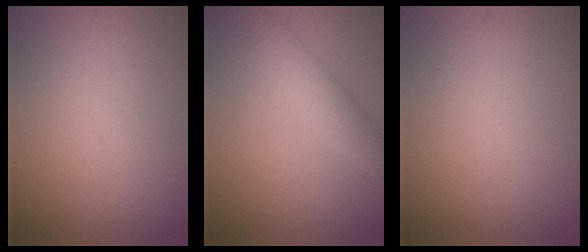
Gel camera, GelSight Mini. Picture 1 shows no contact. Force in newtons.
{"total": 2.4, "press": 2.4, "slide": 0.2}
{"total": 0.0}